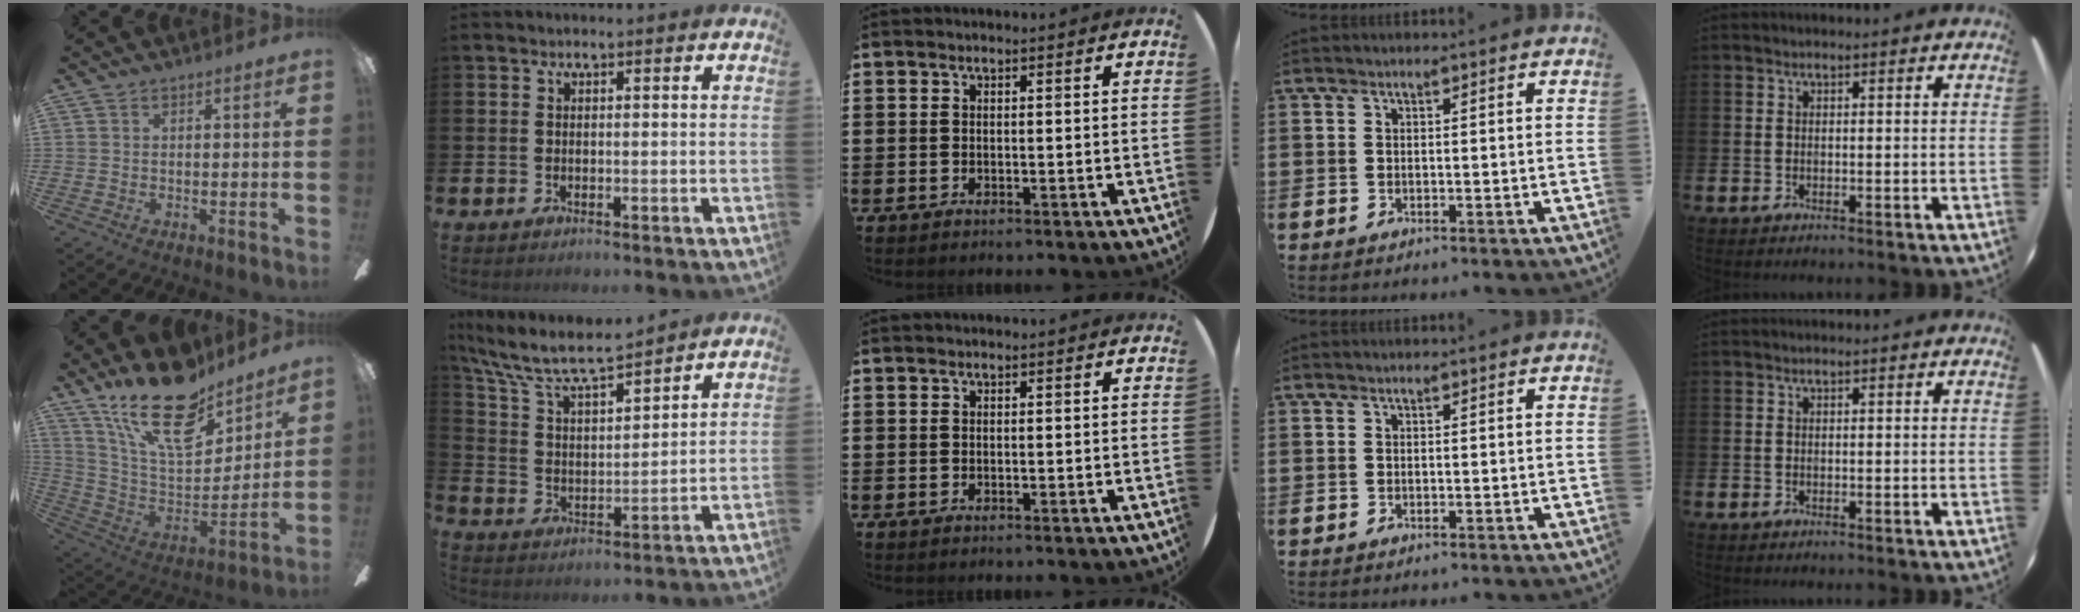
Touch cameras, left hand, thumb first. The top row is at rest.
{"thumb": {"total": 22.2, "force": [15.5, 9.3, 12.8], "torque": [-0.225, -0.095, 0.277]}, "index": {"total": 8.7, "force": [8.0, 1.4, 3.2], "torque": [-0.101, -0.047, 0.139]}}